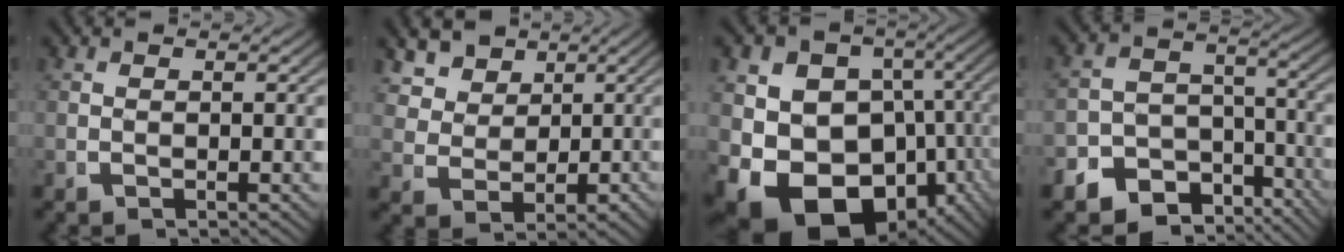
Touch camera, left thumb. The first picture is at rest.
{"total": 7.2, "force": [2.7, 5.6, 3.7], "torque": [-0.082, -0.023, 0.055]}
{"total": 18.9, "force": [-5.7, 14.2, 11.1], "torque": [-0.237, -0.104, -0.058]}
{"total": 10.3, "force": [-6.1, 7.0, 4.5], "torque": [-0.081, -0.049, -0.087]}